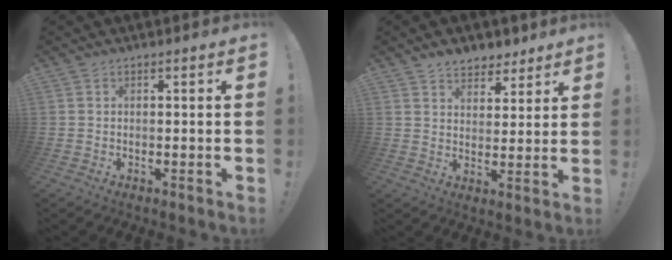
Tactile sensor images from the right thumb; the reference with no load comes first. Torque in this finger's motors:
{"motor_torque": [-0.18, 0.25, 0.41, 0.30, 0.00]}